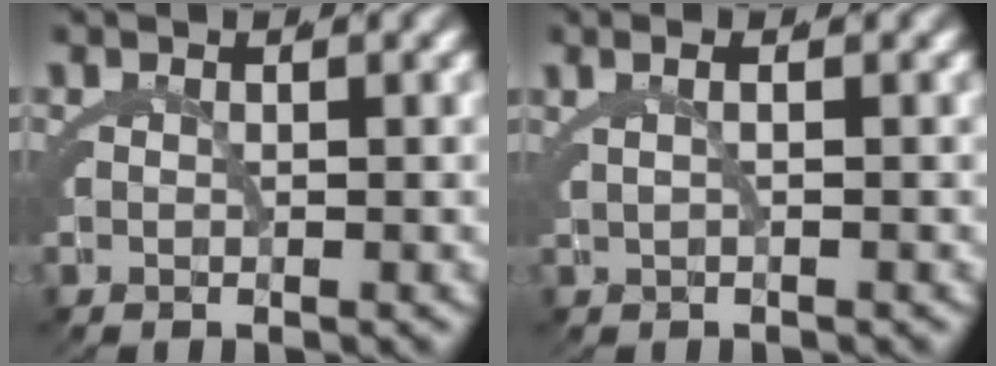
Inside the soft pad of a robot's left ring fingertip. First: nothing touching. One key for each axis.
{"total": 1.9, "fx": 0.5, "fy": 0.4, "fz": 1.7, "tx": -0.020, "ty": 0.018, "tz": 0.006}